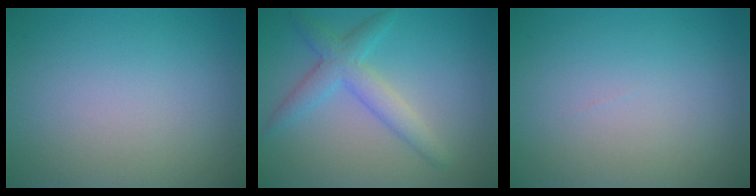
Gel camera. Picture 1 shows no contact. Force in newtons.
{"total": 3.4, "press": 3.4, "slide": 0.1}
{"total": 0.0}